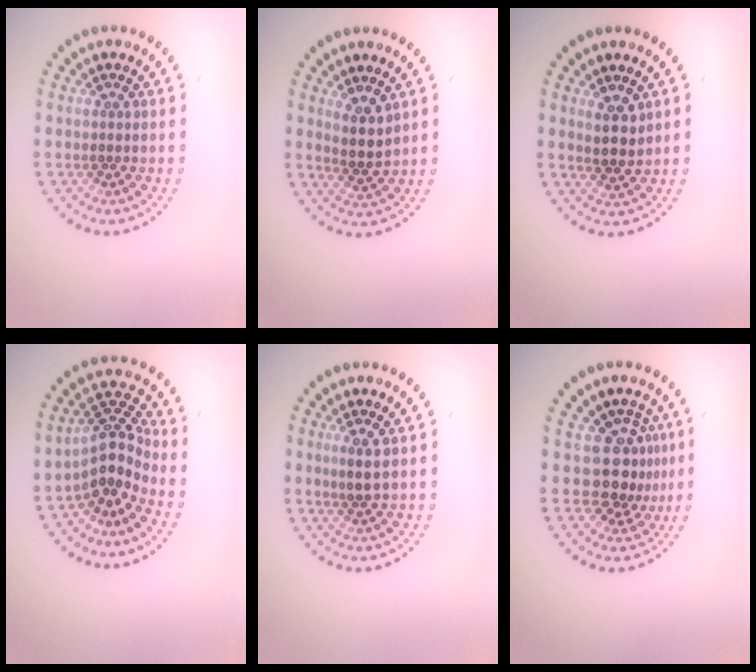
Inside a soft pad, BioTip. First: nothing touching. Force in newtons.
{"total": 2.4, "press": 2.0, "slide": 1.4}
{"total": 2.3, "press": 2.0, "slide": 1.0}
{"total": 3.9, "press": 2.9, "slide": 2.7}
{"total": 1.8, "press": 1.7, "slide": 0.8}
{"total": 3.5, "press": 2.6, "slide": 2.3}